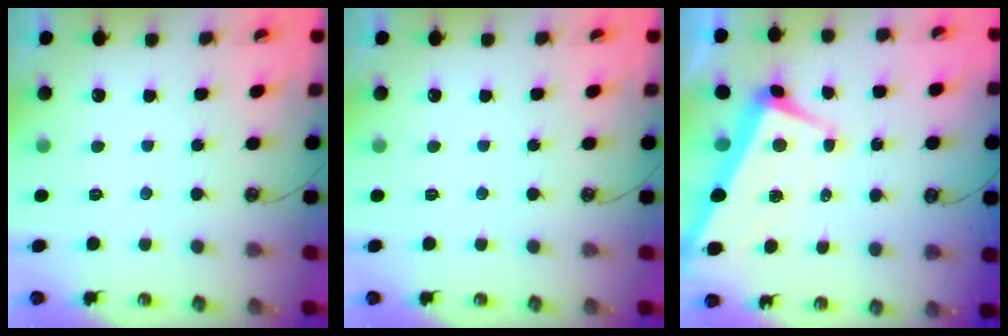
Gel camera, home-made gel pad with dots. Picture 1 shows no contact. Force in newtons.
{"total": 0.0}
{"total": 1.2, "press": 0.6, "slide": 1.0}